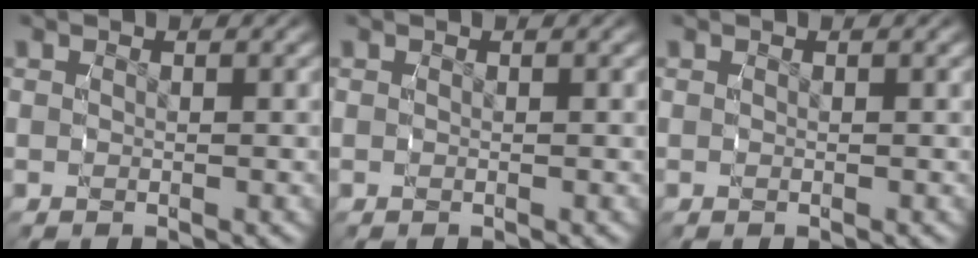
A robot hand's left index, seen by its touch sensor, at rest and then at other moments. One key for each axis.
{"total": 0.0}
{"total": 0.0}